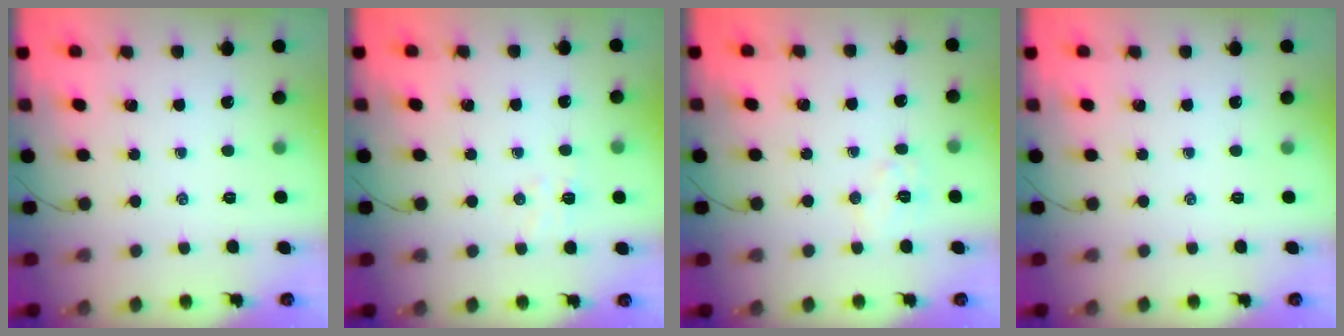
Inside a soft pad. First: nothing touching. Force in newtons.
{"total": 5.2, "press": 5.0, "slide": 1.1}
{"total": 6.7, "press": 6.5, "slide": 1.3}
{"total": 0.0}